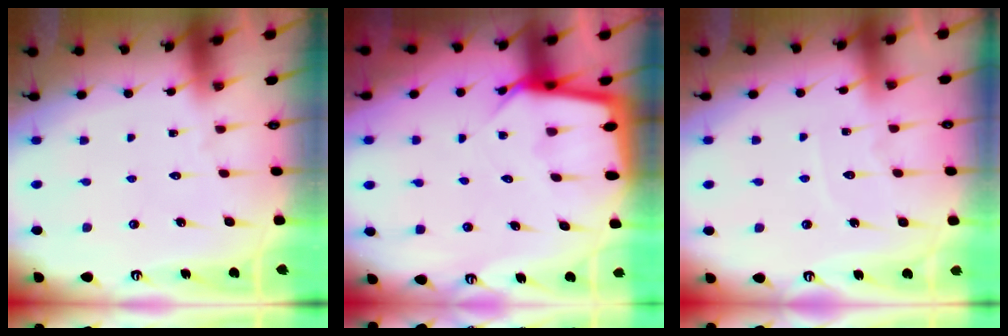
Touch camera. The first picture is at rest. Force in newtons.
{"total": 4.5, "press": 4.5, "slide": 0.5}
{"total": 4.5, "press": 4.4, "slide": 0.5}